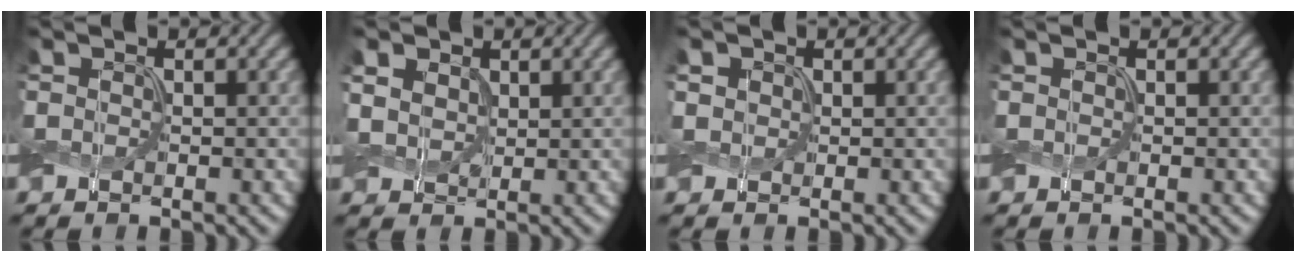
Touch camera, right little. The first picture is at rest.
{"total": 3.1, "force": [0.9, 2.4, 1.7], "torque": [-0.051, 0.003, 0.012]}
{"total": 1.3, "force": [0.5, 1.1, 0.5], "torque": [-0.014, -0.003, 0.007]}
{"total": 0.0}